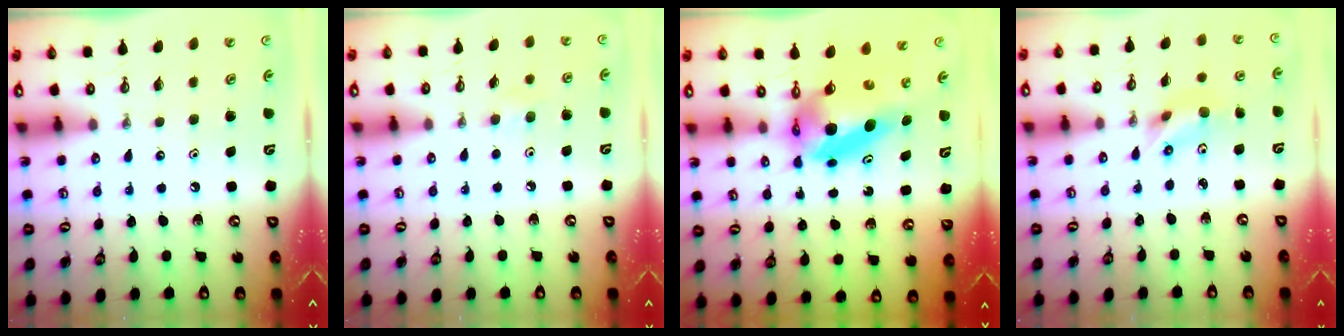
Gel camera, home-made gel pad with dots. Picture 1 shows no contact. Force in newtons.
{"total": 6.2, "press": 5.8, "slide": 2.3}
{"total": 7.6, "press": 7.6, "slide": 0.6}
{"total": 5.2, "press": 3.8, "slide": 3.6}